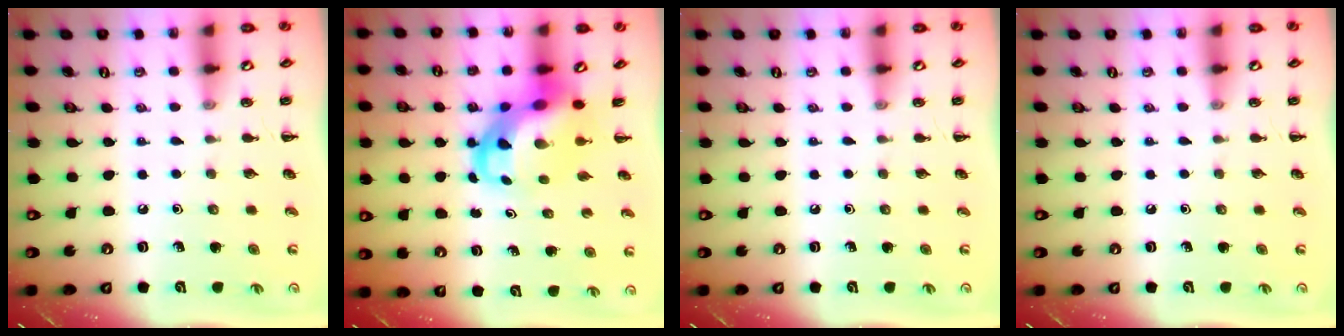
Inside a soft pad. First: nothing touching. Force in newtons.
{"total": 7.4, "press": 7.1, "slide": 2.2}
{"total": 0.0}
{"total": 0.0}